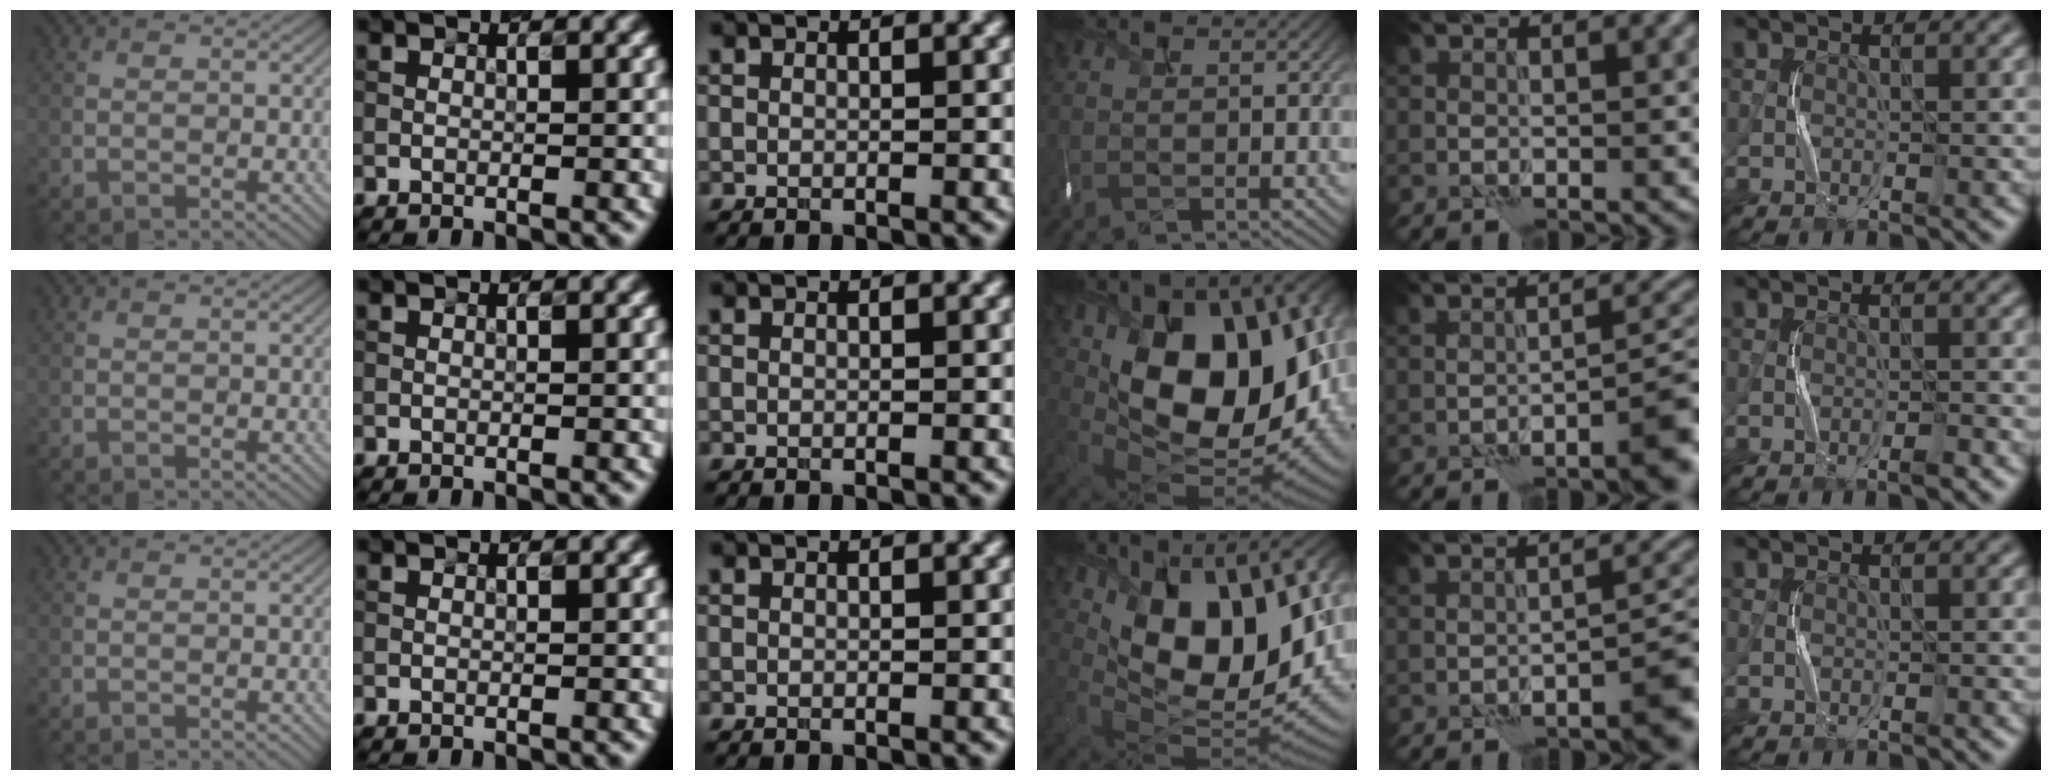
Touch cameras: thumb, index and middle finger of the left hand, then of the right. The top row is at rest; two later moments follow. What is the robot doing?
{"motion": "shake", "object": "tambourine"}